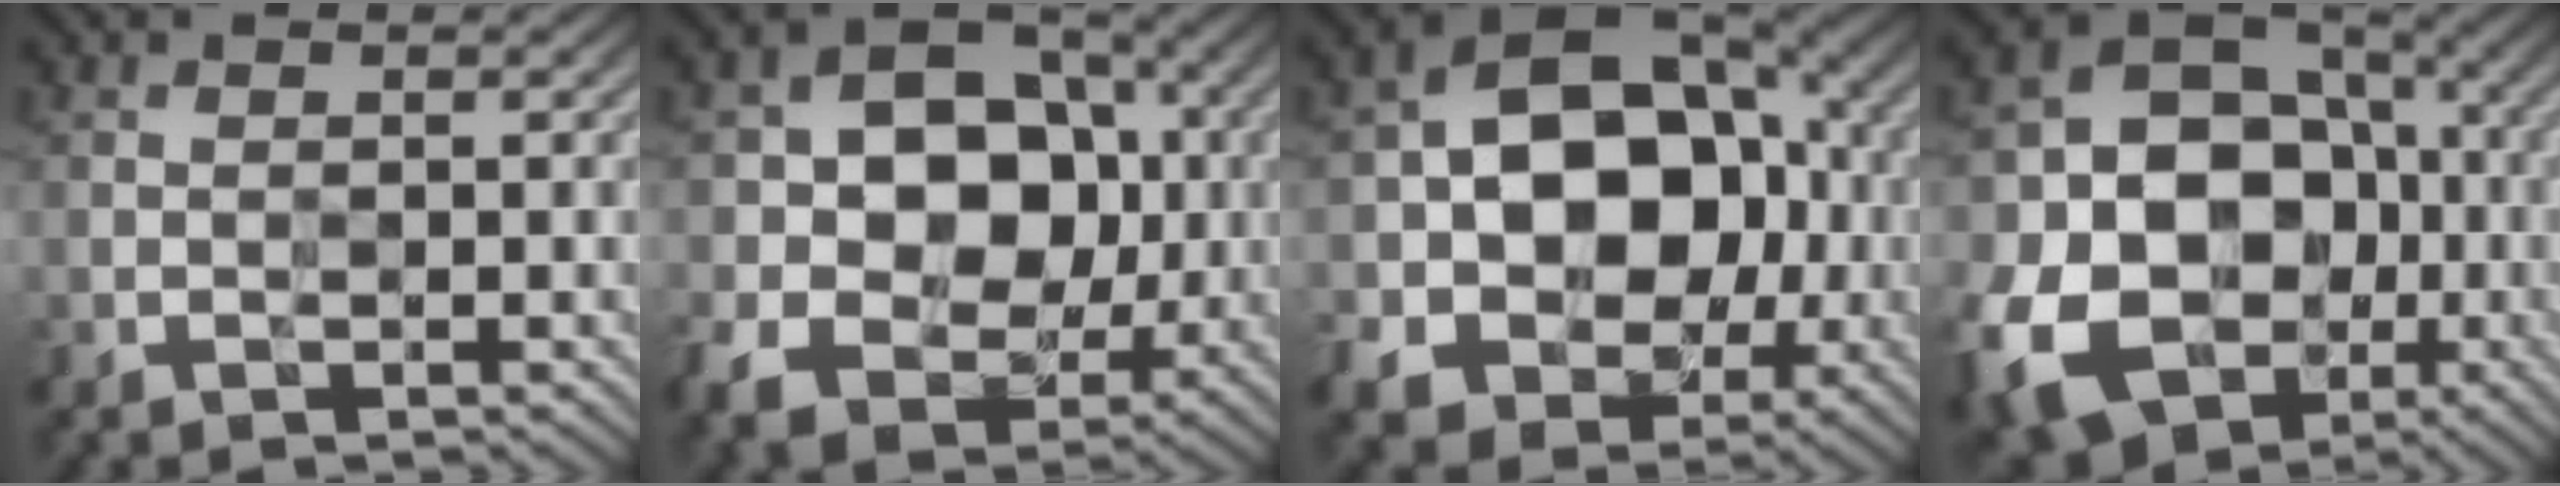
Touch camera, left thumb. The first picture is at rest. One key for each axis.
{"total": 13.2, "fx": -1.0, "fy": 10.4, "fz": 8.2, "tx": -0.145, "ty": -0.012, "tz": -0.028}
{"total": 16.3, "fx": -1.5, "fy": 12.6, "fz": 10.3, "tx": -0.188, "ty": -0.021, "tz": -0.022}
{"total": 20.3, "fx": -6.0, "fy": 16.2, "fz": 10.6, "tx": -0.230, "ty": -0.047, "tz": -0.113}